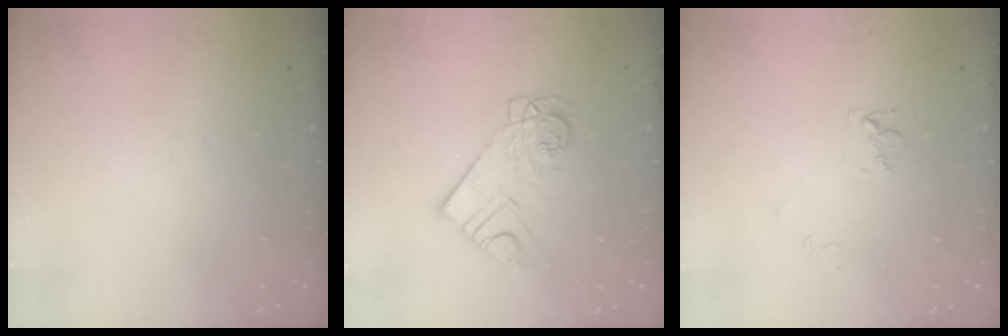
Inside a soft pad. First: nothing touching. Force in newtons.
{"total": 10.5, "press": 10.4, "slide": 0.9}
{"total": 6.3, "press": 6.3, "slide": 0.6}